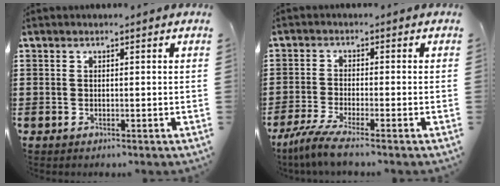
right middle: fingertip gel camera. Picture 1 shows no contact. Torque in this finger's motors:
{"motor_torque": [1.23, -0.05, 0.36, 0.12]}